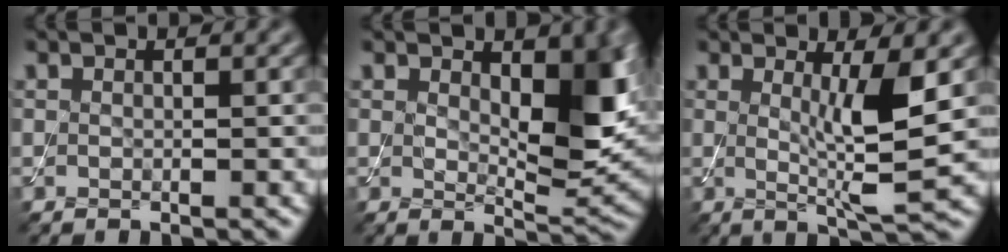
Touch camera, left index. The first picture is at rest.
{"total": 7.0, "force": [1.4, 3.5, 5.9], "torque": [-0.085, -0.011, 0.029]}
{"total": 5.2, "force": [0.7, 0.8, 5.0], "torque": [-0.078, -0.015, 0.013]}